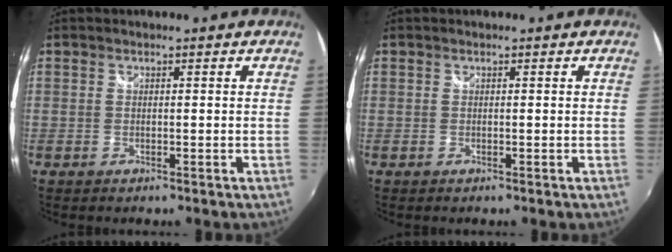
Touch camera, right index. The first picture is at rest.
{"total": 0.0}